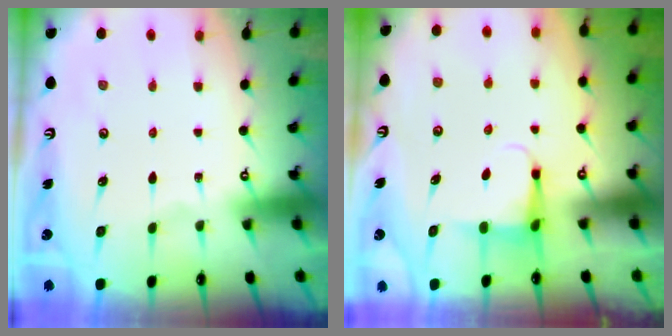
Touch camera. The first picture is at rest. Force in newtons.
{"total": 4.3, "press": 4.3, "slide": 0.1}